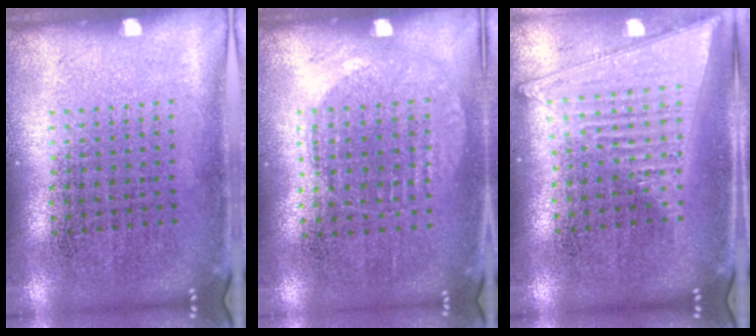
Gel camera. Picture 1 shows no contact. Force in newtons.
{"total": 0.9, "press": 0.8, "slide": 0.4}
{"total": 1.7, "press": 1.6, "slide": 0.6}